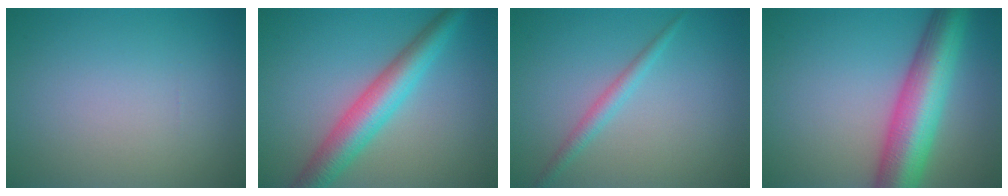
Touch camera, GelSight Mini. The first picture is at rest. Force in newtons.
{"total": 5.7, "press": 5.7, "slide": 0.2}
{"total": 1.7, "press": 1.7, "slide": 0.1}
{"total": 9.3, "press": 9.3, "slide": 0.3}